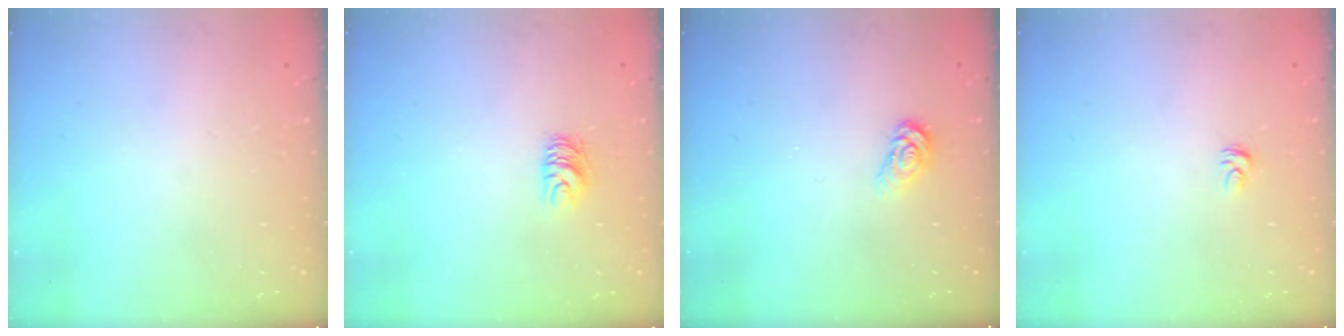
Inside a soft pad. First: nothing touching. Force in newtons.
{"total": 5.5, "press": 5.5, "slide": 0.4}
{"total": 3.4, "press": 3.4, "slide": 0.3}
{"total": 2.7, "press": 2.7, "slide": 0.2}